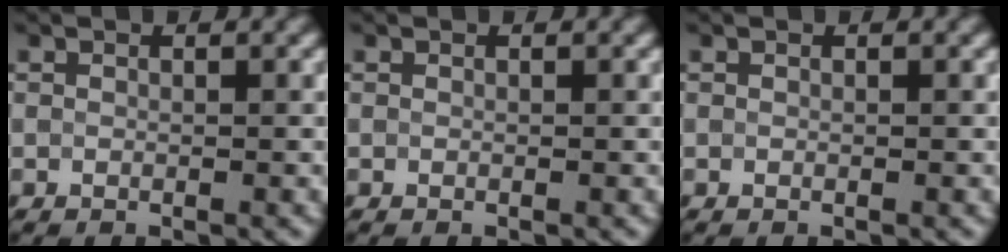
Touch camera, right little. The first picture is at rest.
{"total": 0.0}
{"total": 0.0}